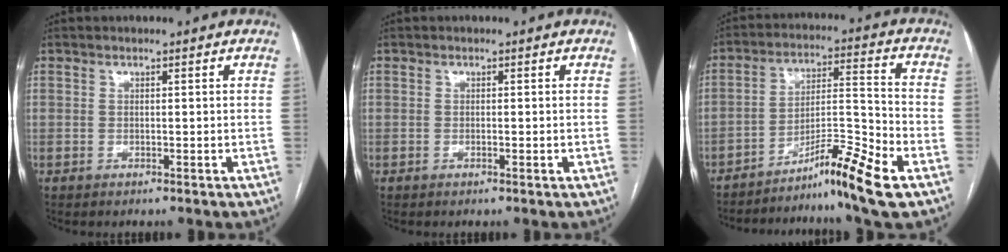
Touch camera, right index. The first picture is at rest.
{"total": 0.7, "force": [-0.3, 0.0, 0.6], "torque": [-0.013, 0.000, -0.003]}
{"total": 11.9, "force": [-8.0, -0.9, 8.8], "torque": [-0.149, -0.002, -0.133]}